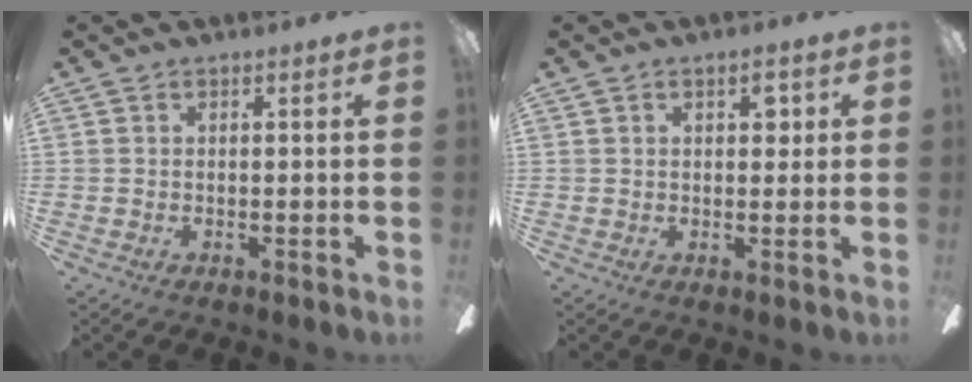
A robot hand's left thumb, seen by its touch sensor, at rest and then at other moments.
{"total": 3.5, "force": [1.4, 1.8, 2.7], "torque": [-0.032, -0.001, 0.017]}